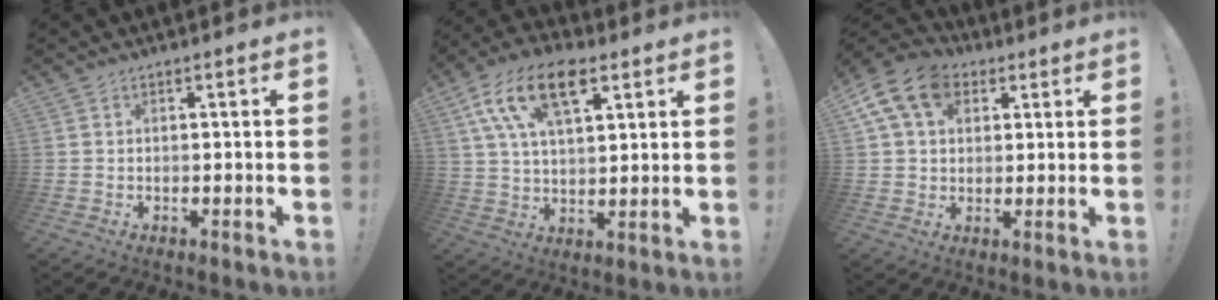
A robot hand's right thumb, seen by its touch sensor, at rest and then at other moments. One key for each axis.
{"total": 16.4, "fx": 7.8, "fy": 8.3, "fz": 11.8, "tx": -0.215, "ty": -0.015, "tz": 0.139}
{"total": 14.3, "fx": 5.7, "fy": 10.1, "fz": 8.3, "tx": -0.149, "ty": -0.012, "tz": 0.111}